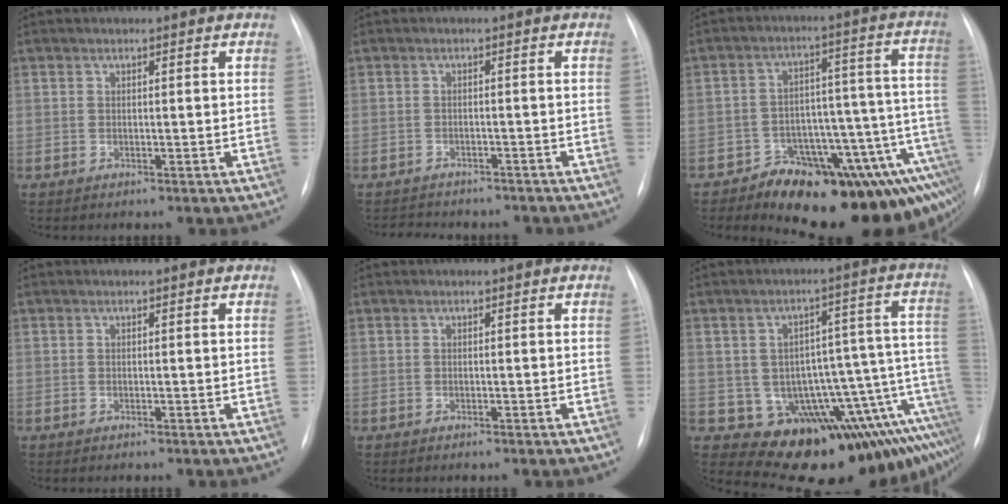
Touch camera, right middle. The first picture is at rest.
{"total": 7.6, "force": [-6.8, 2.7, 2.0], "torque": [-0.037, 0.004, -0.082]}
{"total": 18.3, "force": [-12.8, 5.7, 11.8], "torque": [-0.033, 0.072, -0.158]}
{"total": 0.0}
{"total": 0.0}
{"total": 18.2, "force": [-10.0, 6.9, 13.6], "torque": [-0.056, 0.067, -0.113]}